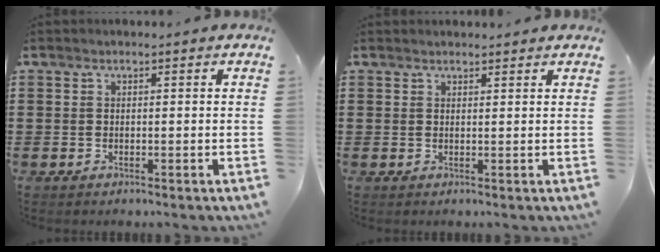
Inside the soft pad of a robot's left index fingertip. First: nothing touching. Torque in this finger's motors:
{"motor_torque": [1.39, -0.75, 0.08, 0.03]}